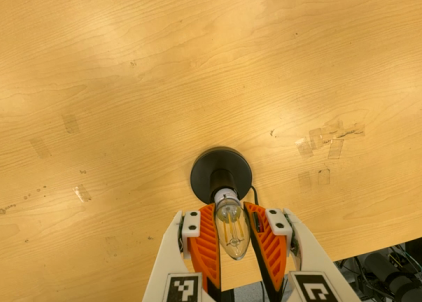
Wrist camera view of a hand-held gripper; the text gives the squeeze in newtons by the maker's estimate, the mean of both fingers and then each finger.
{"total": 14.2, "left": 13.7, "right": 14.6}